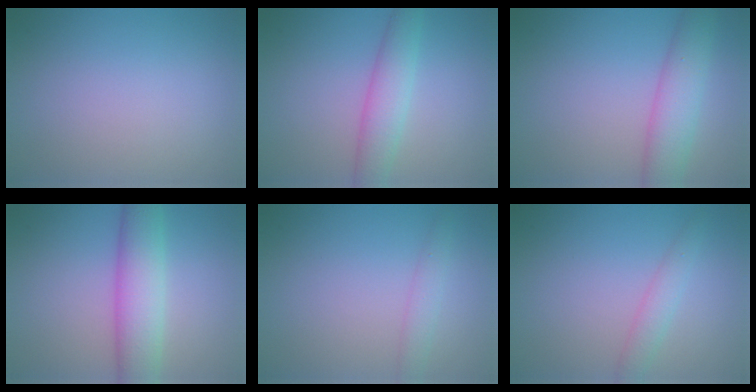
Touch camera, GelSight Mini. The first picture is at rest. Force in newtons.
{"total": 3.7, "press": 3.7, "slide": 0.1}
{"total": 4.7, "press": 4.7, "slide": 0.3}
{"total": 5.8, "press": 5.8, "slide": 0.4}
{"total": 1.7, "press": 1.7, "slide": 0.1}
{"total": 1.9, "press": 1.9, "slide": 0.0}